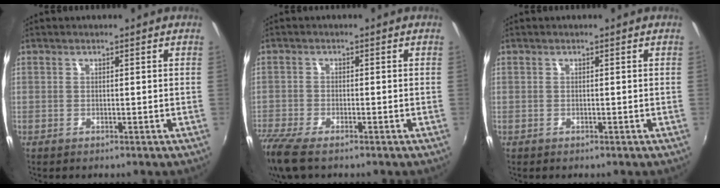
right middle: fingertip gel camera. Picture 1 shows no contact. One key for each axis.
{"total": 8.7, "fx": -6.4, "fy": 2.3, "fz": 5.3, "tx": -0.136, "ty": -0.039, "tz": -0.127}
{"total": 0.0}